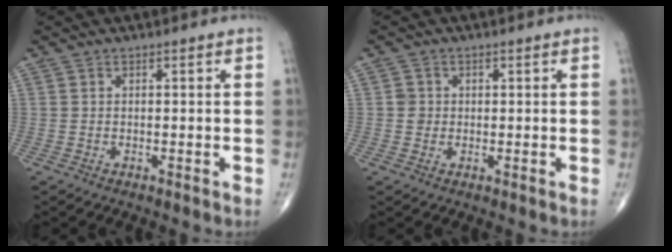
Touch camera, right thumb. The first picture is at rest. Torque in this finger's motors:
{"motor_torque": [0.06, 0.12, 0.10, -0.07, -0.04]}